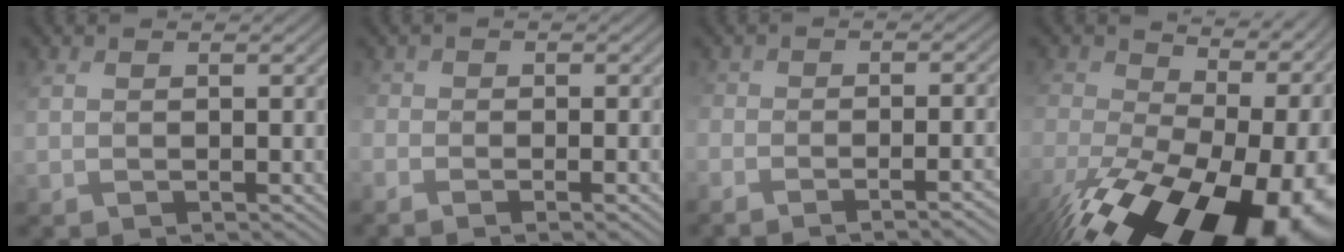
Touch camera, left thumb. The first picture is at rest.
{"total": 4.0, "force": [-2.5, 1.6, 2.6], "torque": [-0.052, -0.014, -0.032]}
{"total": 7.1, "force": [-4.2, 2.5, 5.1], "torque": [-0.059, 0.000, -0.047]}
{"total": 20.7, "force": [-7.5, 12.3, 14.9], "torque": [-0.255, -0.055, -0.104]}